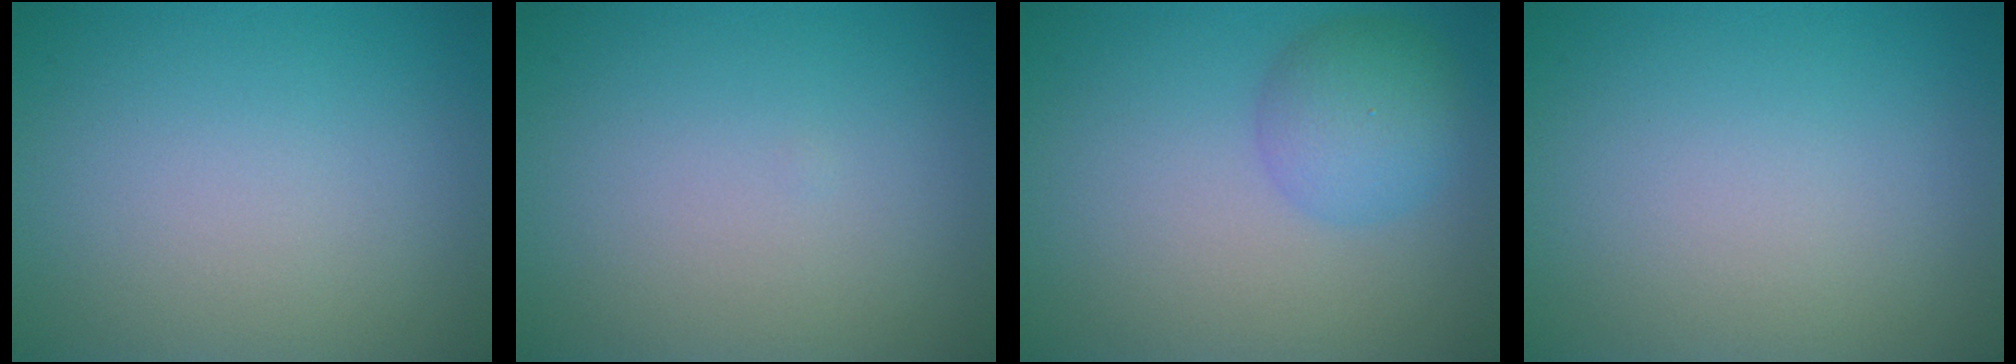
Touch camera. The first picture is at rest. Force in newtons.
{"total": 0.0}
{"total": 3.8, "press": 3.8, "slide": 0.2}
{"total": 0.0}